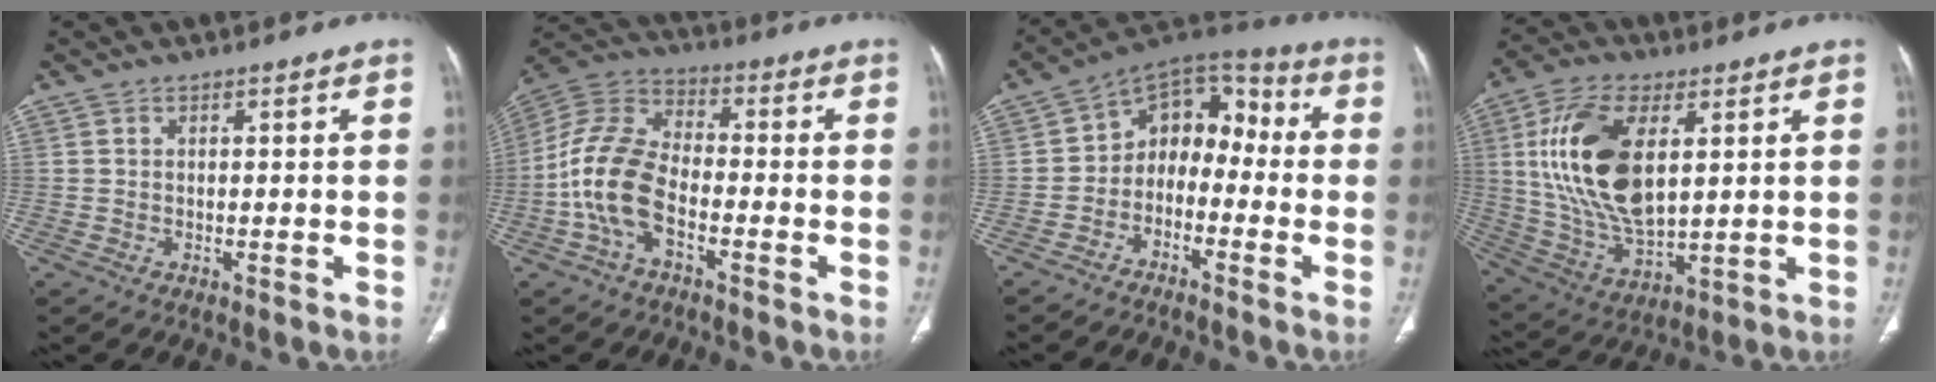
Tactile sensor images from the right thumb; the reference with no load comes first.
{"total": 13.2, "force": [-4.0, 7.3, 10.3], "torque": [-0.216, 0.035, -0.085]}
{"total": 10.9, "force": [-3.0, 8.1, 6.6], "torque": [-0.063, 0.070, -0.070]}
{"total": 19.2, "force": [4.4, 9.6, 16.0], "torque": [-0.312, -0.015, 0.089]}